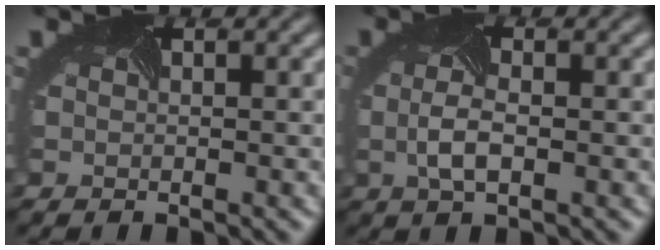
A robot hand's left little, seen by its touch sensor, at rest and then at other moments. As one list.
[{"total": 2.1, "force": [-0.3, 0.9, 1.9], "torque": [-0.063, -0.001, -0.007]}]